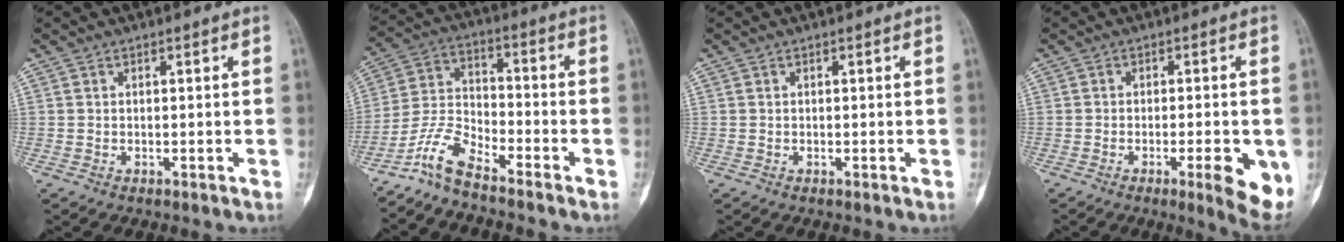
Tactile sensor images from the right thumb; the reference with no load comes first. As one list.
[{"total": 7.9, "force": [-6.6, 2.1, 3.8], "torque": [-0.088, 0.054, -0.141]}, {"total": 0.0}, {"total": 8.2, "force": [-2.6, 1.9, 7.5], "torque": [-0.092, -0.011, -0.031]}]